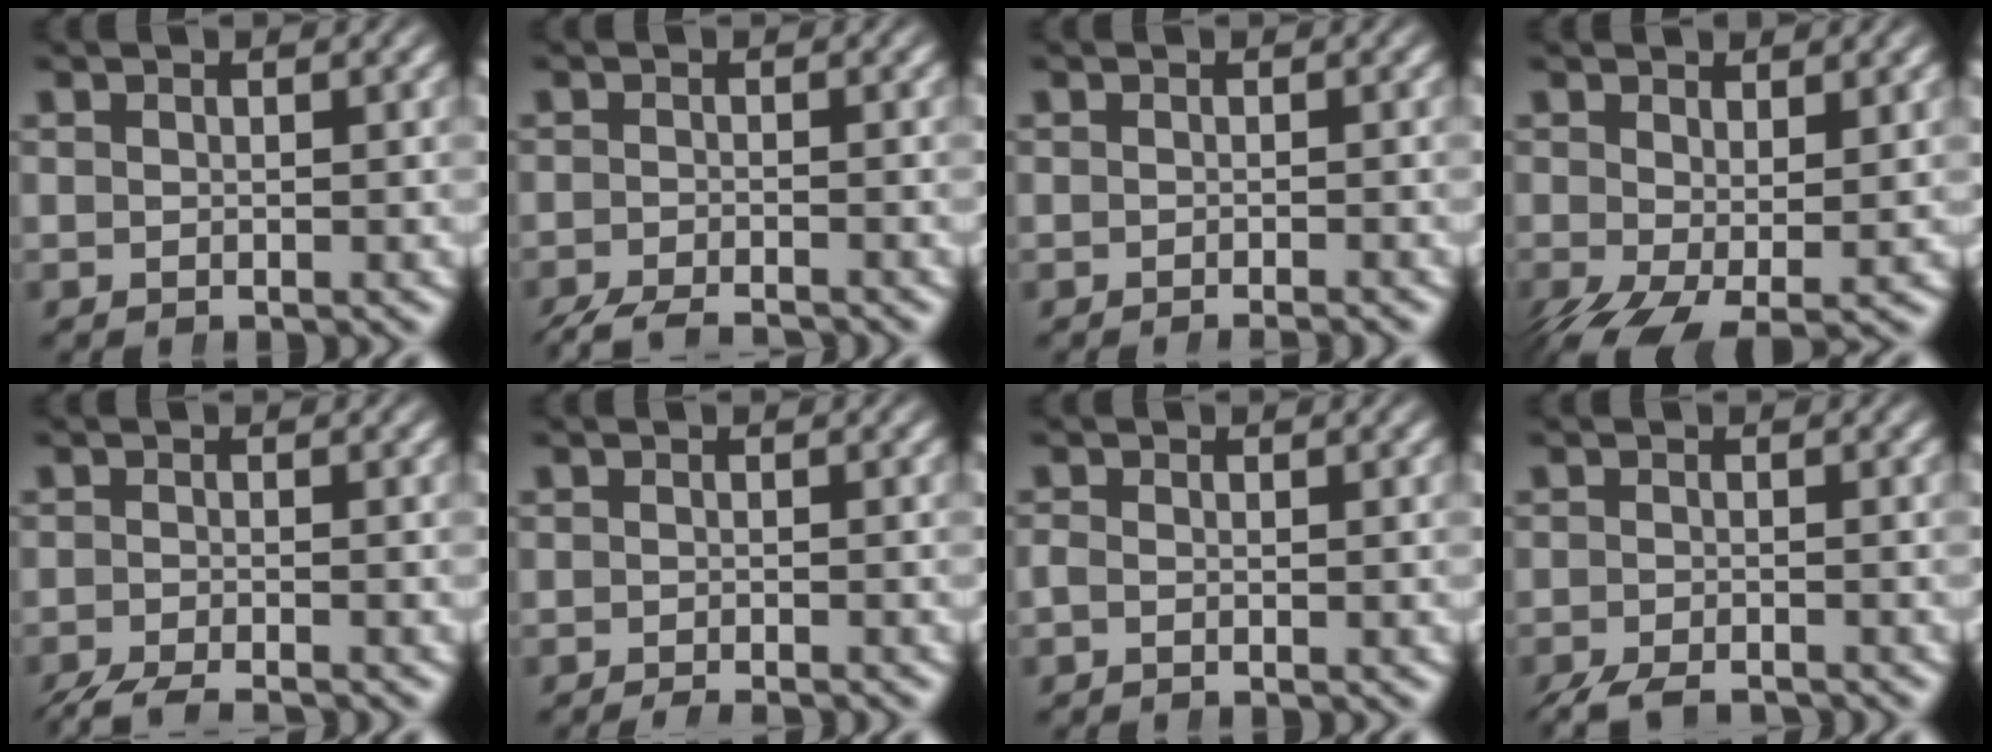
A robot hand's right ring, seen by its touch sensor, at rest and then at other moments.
{"total": 3.1, "force": [-2.9, 0.5, 0.6], "torque": [-0.021, -0.013, -0.050]}
{"total": 0.9, "force": [-0.8, -0.2, 0.2], "torque": [-0.003, 0.001, -0.016]}
{"total": 4.0, "force": [-1.7, 2.0, 3.0], "torque": [-0.053, -0.029, -0.011]}
{"total": 3.1, "force": [-2.9, 0.8, 0.9], "torque": [-0.025, -0.015, -0.046]}
{"total": 1.2, "force": [-1.2, -0.1, 0.1], "torque": [-0.004, -0.002, -0.024]}
{"total": 1.0, "force": [-0.7, 0.6, 0.3], "torque": [-0.019, -0.005, -0.014]}
{"total": 3.0, "force": [-2.8, 0.7, 0.8], "torque": [-0.024, -0.018, -0.044]}